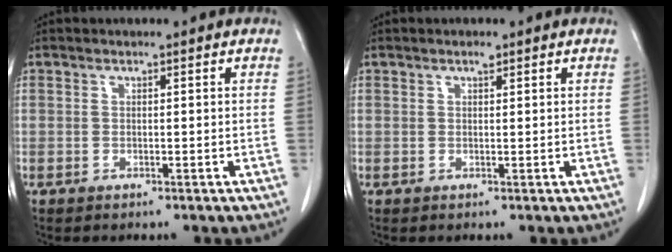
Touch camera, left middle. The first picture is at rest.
{"total": 0.7, "force": [0.5, 0.2, 0.4], "torque": [-0.012, -0.001, 0.008]}